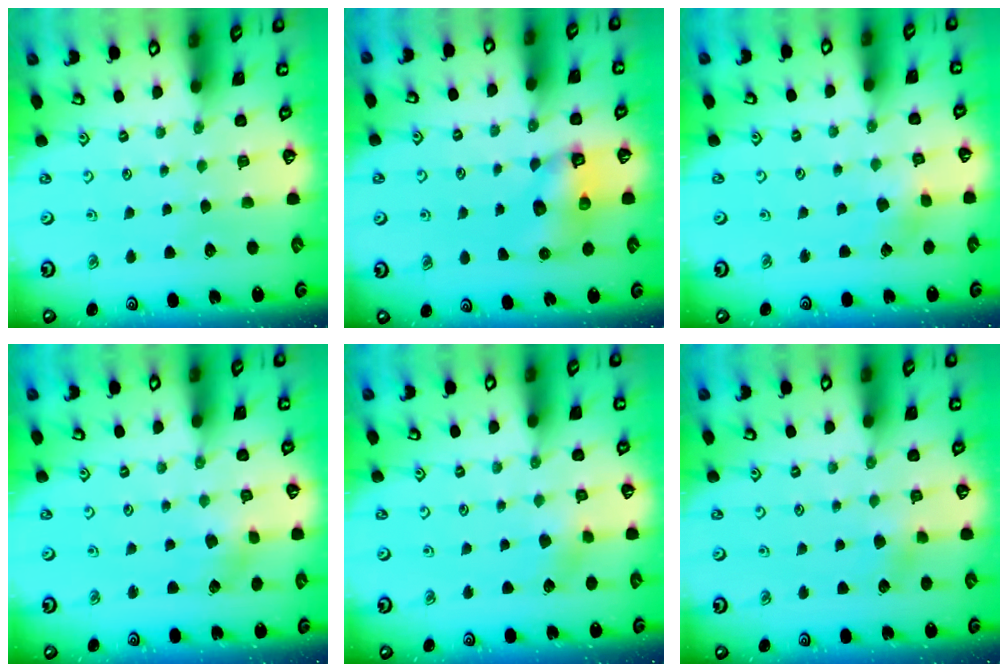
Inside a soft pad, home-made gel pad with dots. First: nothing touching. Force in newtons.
{"total": 7.0, "press": 7.0, "slide": 0.1}
{"total": 2.0, "press": 2.0, "slide": 0.2}
{"total": 3.4, "press": 3.3, "slide": 0.4}
{"total": 4.1, "press": 4.0, "slide": 0.9}
{"total": 2.2, "press": 2.2, "slide": 0.3}